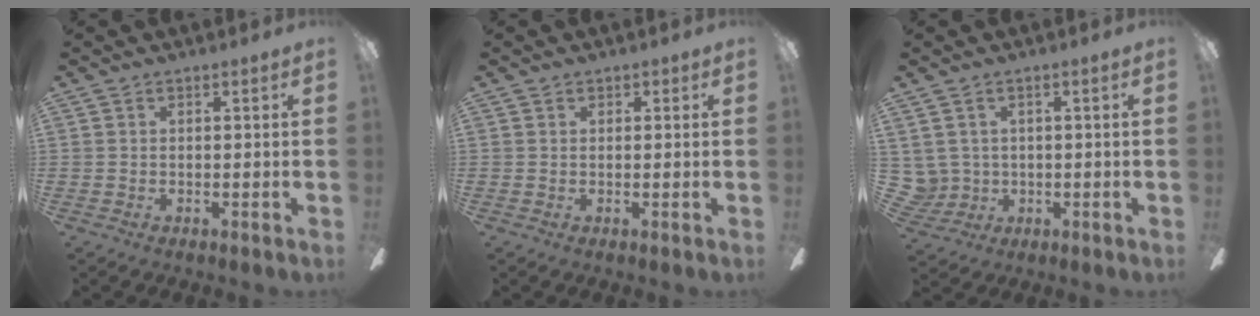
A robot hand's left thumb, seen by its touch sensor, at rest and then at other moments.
{"total": 0.7, "force": [0.4, 0.5, 0.1], "torque": [-0.003, 0.003, 0.007]}
{"total": 4.4, "force": [1.0, 4.2, 0.6], "torque": [-0.041, 0.004, 0.020]}